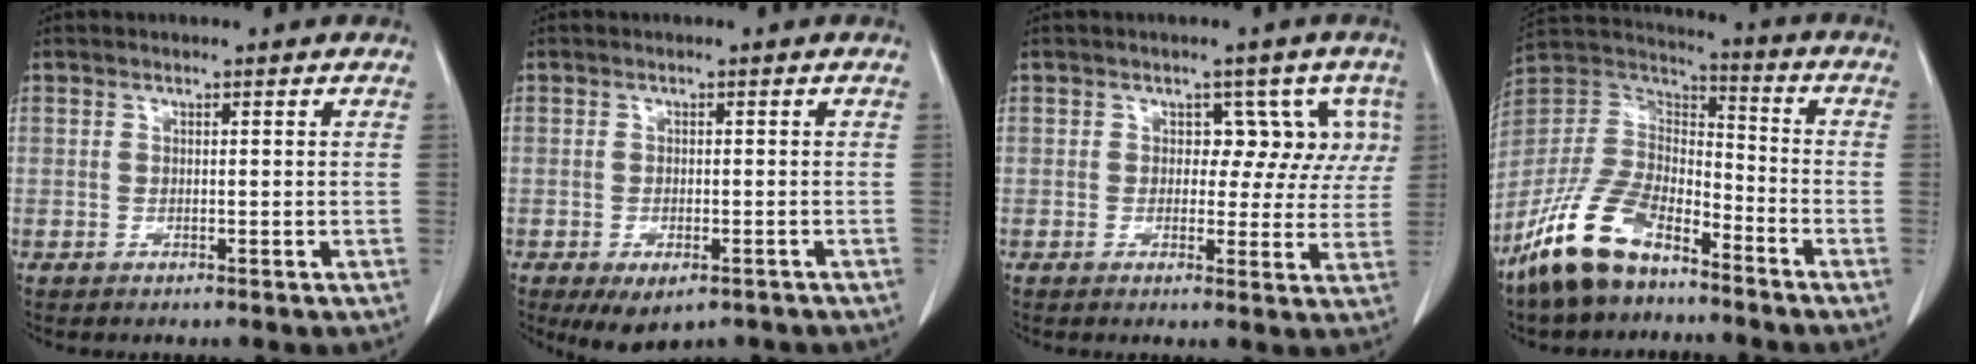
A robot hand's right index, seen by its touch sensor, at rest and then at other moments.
{"total": 5.9, "force": [-3.8, 2.7, 3.5], "torque": [-0.051, -0.007, -0.053]}
{"total": 5.9, "force": [1.8, 4.3, 3.5], "torque": [-0.013, 0.018, 0.015]}
{"total": 14.6, "force": [-10.2, 6.3, 8.2], "torque": [-0.179, 0.011, -0.203]}